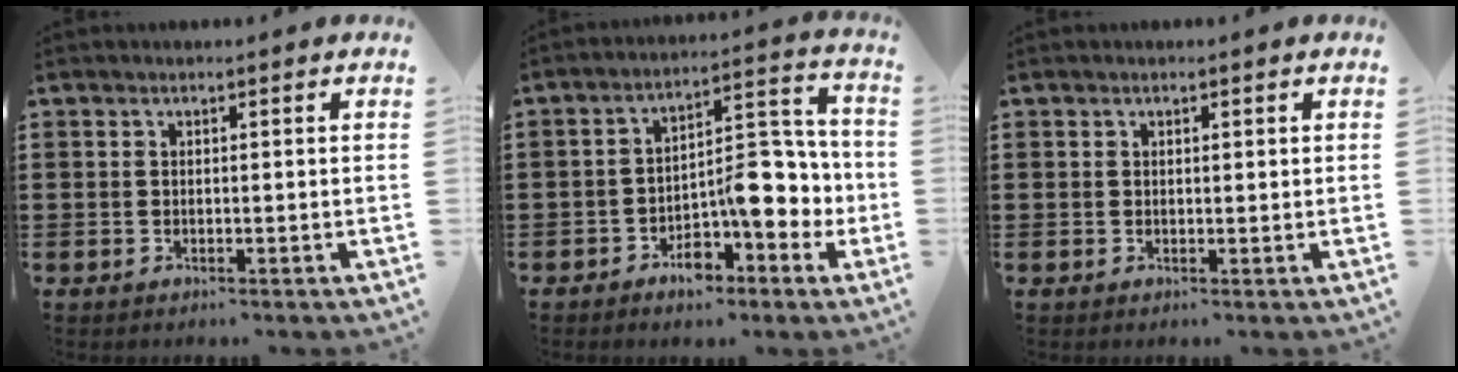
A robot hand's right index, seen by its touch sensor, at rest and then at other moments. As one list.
[{"total": 10.5, "force": [-3.6, 5.9, 7.9], "torque": [-0.091, 0.005, -0.064]}, {"total": 0.6, "force": [0.2, 0.2, 0.5], "torque": [-0.011, 0.002, 0.004]}]